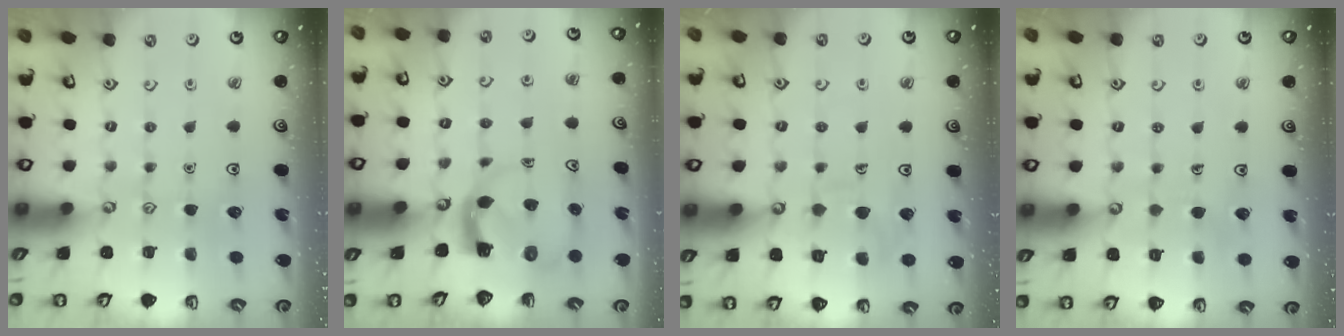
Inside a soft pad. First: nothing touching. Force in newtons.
{"total": 3.9, "press": 3.9, "slide": 0.6}
{"total": 8.4, "press": 8.4, "slide": 0.8}
{"total": 2.3, "press": 2.3, "slide": 0.1}